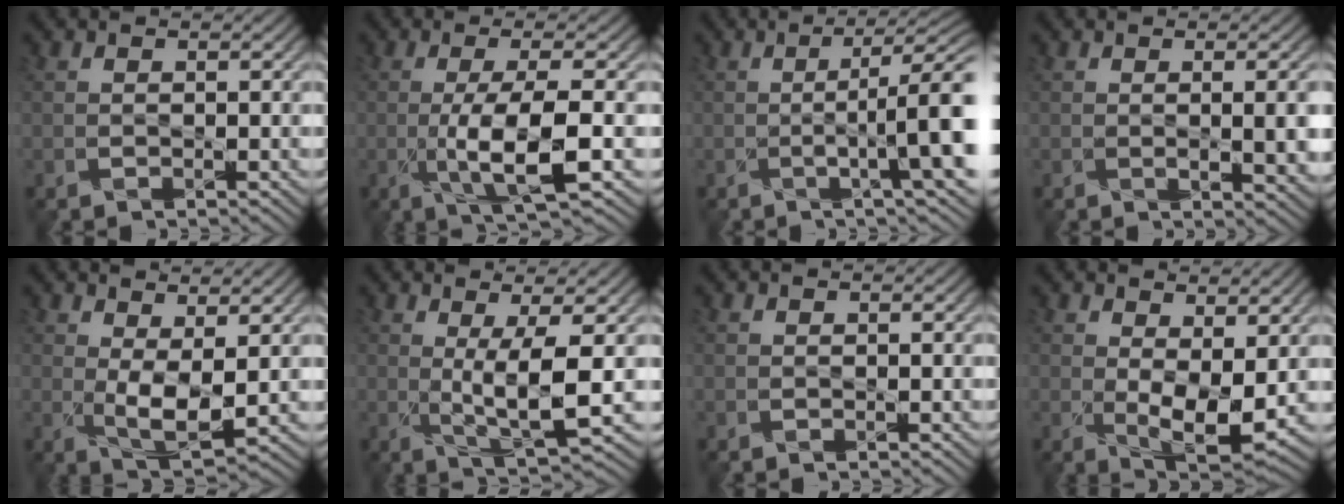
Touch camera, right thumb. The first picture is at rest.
{"total": 6.5, "force": [-1.9, 0.8, 6.2], "torque": [-0.116, 0.003, -0.031]}
{"total": 9.1, "force": [-1.6, 1.3, 8.9], "torque": [-0.124, 0.006, -0.015]}
{"total": 3.9, "force": [-0.4, 0.9, 3.7], "torque": [-0.056, -0.008, 0.004]}
{"total": 4.8, "force": [1.0, 2.1, 4.2], "torque": [-0.096, -0.006, 0.025]}
{"total": 5.3, "force": [-0.1, 1.0, 5.3], "torque": [-0.115, -0.006, 0.009]}
{"total": 0.0}
{"total": 6.9, "force": [0.7, 3.7, 5.8], "torque": [-0.120, -0.017, 0.021]}